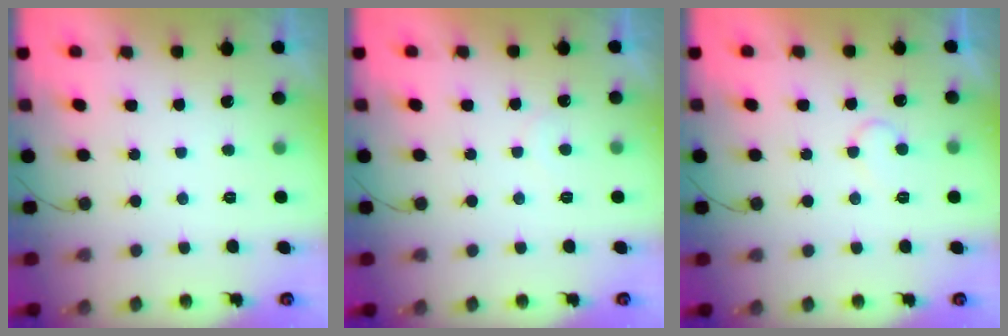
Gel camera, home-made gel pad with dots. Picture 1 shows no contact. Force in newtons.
{"total": 4.7, "press": 4.7, "slide": 0.3}
{"total": 5.6, "press": 5.6, "slide": 0.5}